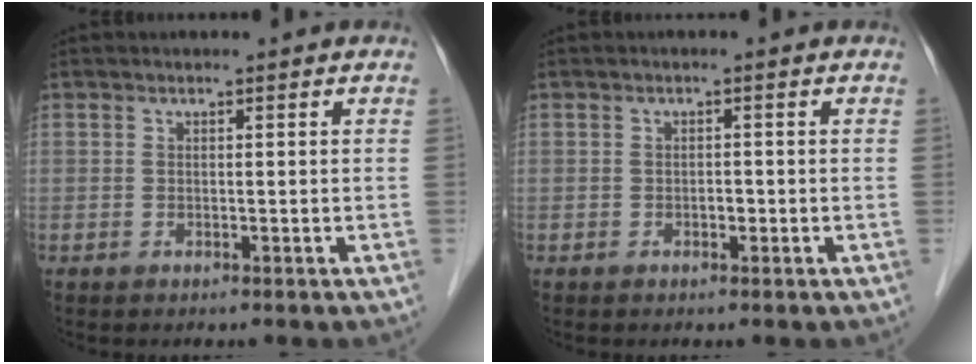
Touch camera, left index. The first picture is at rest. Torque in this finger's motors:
{"motor_torque": [0.17, 0.13, -0.01, 0.00]}